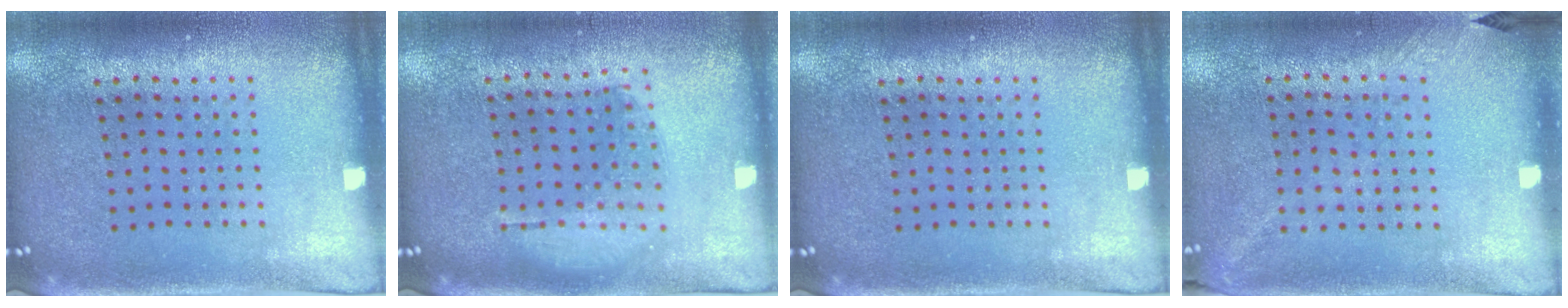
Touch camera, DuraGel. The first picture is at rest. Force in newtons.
{"total": 1.2, "press": 1.1, "slide": 0.5}
{"total": 0.0}
{"total": 1.3, "press": 1.0, "slide": 0.8}